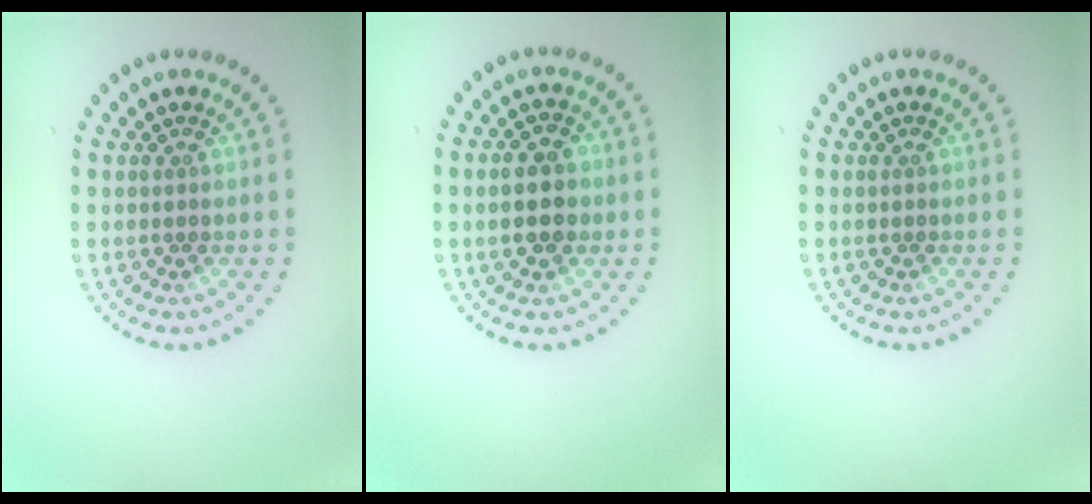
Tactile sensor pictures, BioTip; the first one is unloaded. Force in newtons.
{"total": 3.3, "press": 3.3, "slide": 0.1}
{"total": 0.0}